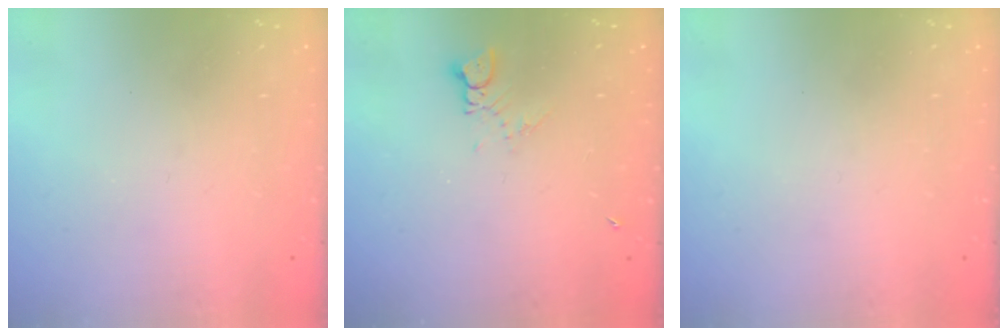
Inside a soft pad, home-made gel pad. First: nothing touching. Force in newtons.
{"total": 2.0, "press": 2.0, "slide": 0.1}
{"total": 0.0}